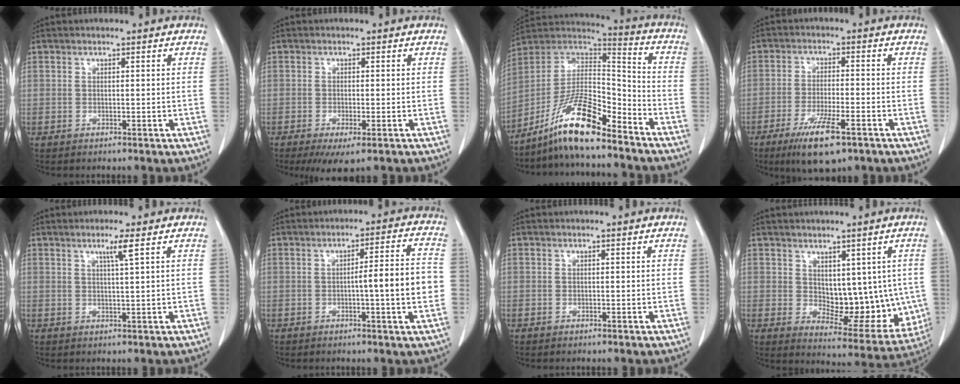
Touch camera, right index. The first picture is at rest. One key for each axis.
{"total": 4.5, "fx": -2.7, "fy": 1.0, "fz": 3.4, "tx": -0.050, "ty": -0.013, "tz": -0.040}
{"total": 14.2, "fx": -10.3, "fy": 2.5, "fz": 9.5, "tx": -0.171, "ty": 0.022, "tz": -0.185}
{"total": 8.9, "fx": -5.2, "fy": 1.5, "fz": 7.0, "tx": -0.128, "ty": -0.019, "tz": -0.085}
{"total": 2.4, "fx": 1.2, "fy": -0.7, "fz": 2.0, "tx": -0.039, "ty": -0.004, "tz": 0.025}
{"total": 7.9, "fx": -1.1, "fy": 0.1, "fz": 7.9, "tx": -0.107, "ty": 0.012, "tz": -0.016}
{"total": 0.0}
{"total": 11.6, "fx": 1.0, "fy": 6.5, "fz": 9.6, "tx": -0.110, "ty": -0.005, "tz": 0.036}